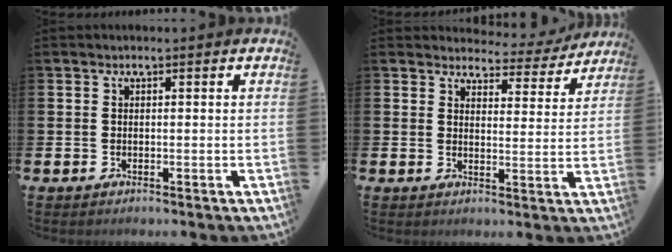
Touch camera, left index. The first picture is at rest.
{"total": 3.8, "force": [3.6, 1.1, 0.2], "torque": [-0.001, -0.034, 0.055]}